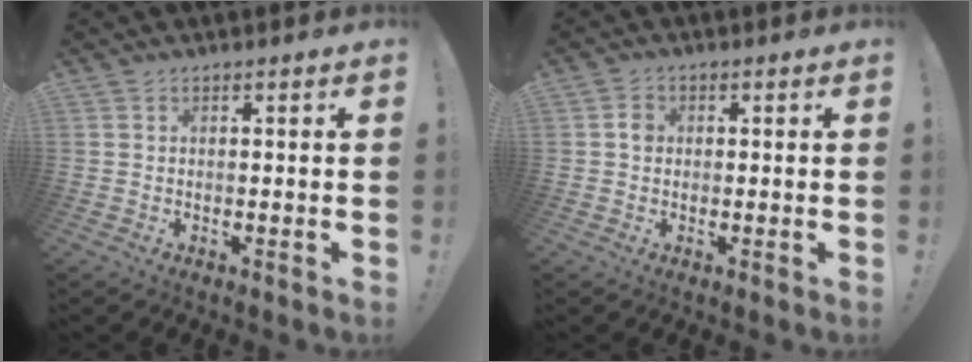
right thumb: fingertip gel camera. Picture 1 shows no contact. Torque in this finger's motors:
{"motor_torque": [0.54, 0.40, 0.41, -0.31, -0.01]}